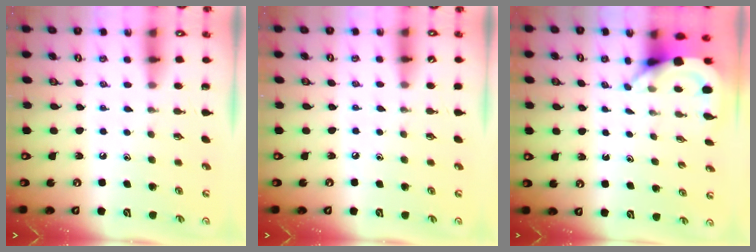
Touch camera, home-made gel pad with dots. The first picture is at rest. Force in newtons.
{"total": 2.3, "press": 2.3, "slide": 0.4}
{"total": 3.5, "press": 3.5, "slide": 0.2}